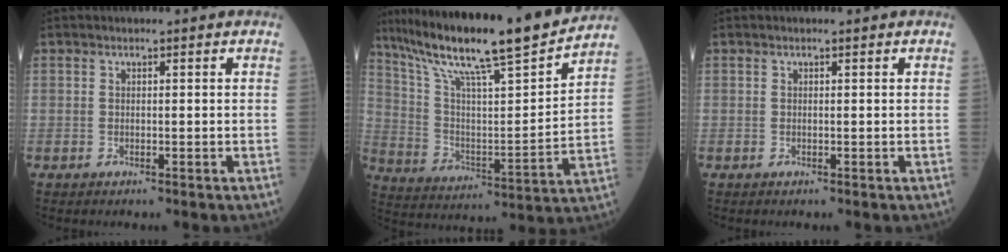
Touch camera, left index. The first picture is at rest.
{"total": 22.0, "force": [18.2, 0.1, 12.3], "torque": [-0.213, -0.003, 0.297]}
{"total": 0.0}